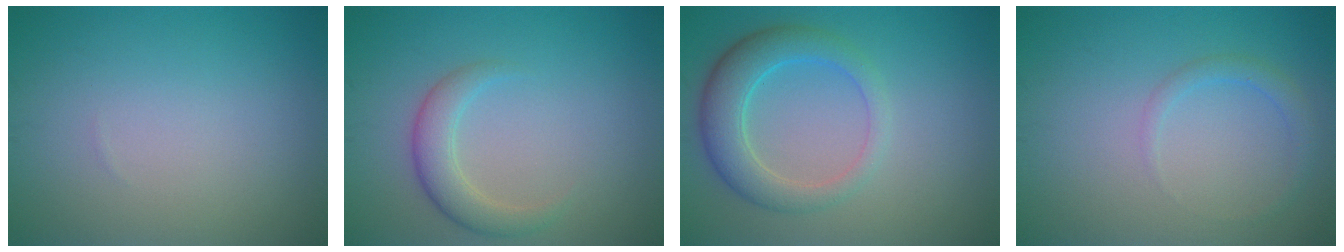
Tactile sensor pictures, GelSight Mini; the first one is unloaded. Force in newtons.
{"total": 2.9, "press": 2.9, "slide": 0.2}
{"total": 4.6, "press": 4.6, "slide": 0.3}
{"total": 1.5, "press": 1.5, "slide": 0.2}